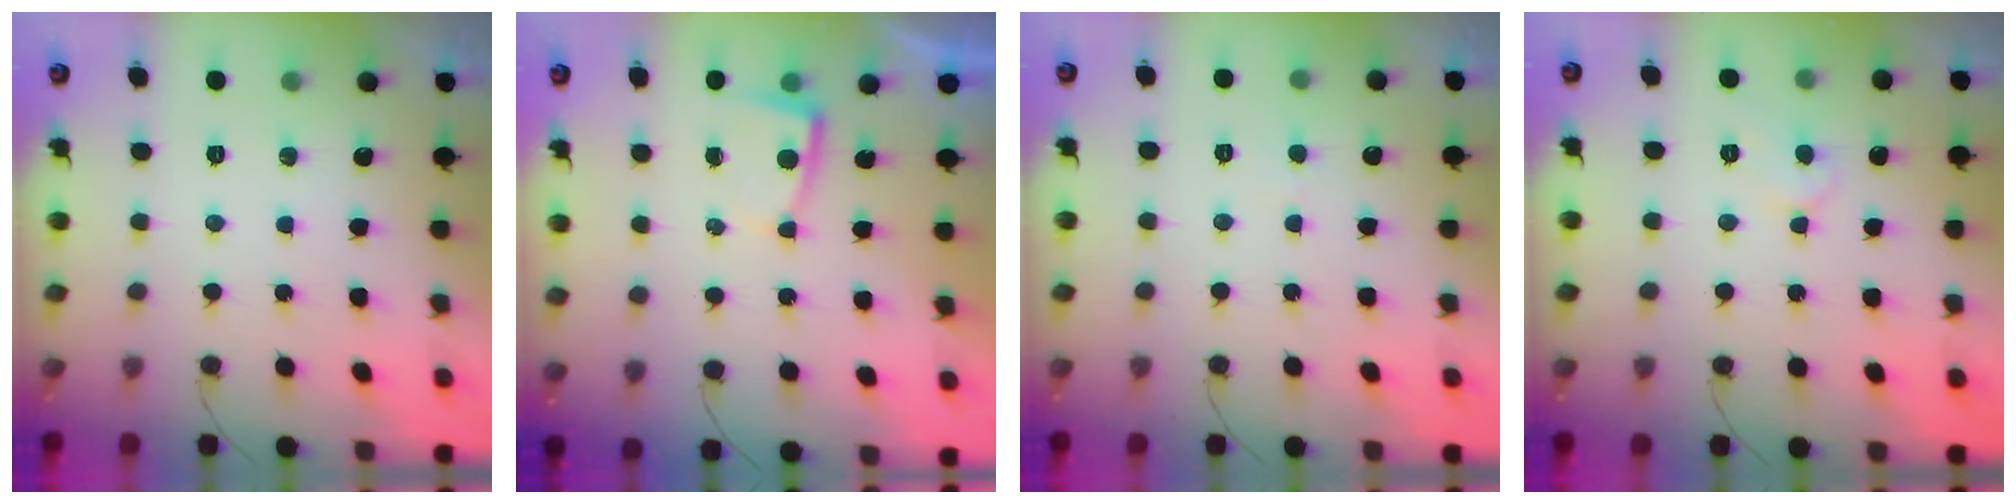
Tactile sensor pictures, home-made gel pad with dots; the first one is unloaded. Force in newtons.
{"total": 2.0, "press": 2.0, "slide": 0.3}
{"total": 1.7, "press": 1.7, "slide": 0.1}
{"total": 4.3, "press": 4.3, "slide": 0.4}